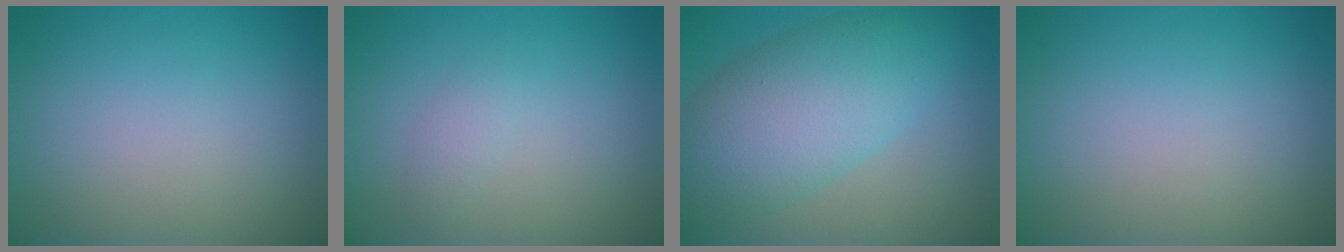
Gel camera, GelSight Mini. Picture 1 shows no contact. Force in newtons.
{"total": 1.1, "press": 1.1, "slide": 0.0}
{"total": 8.1, "press": 8.1, "slide": 0.3}
{"total": 0.0}